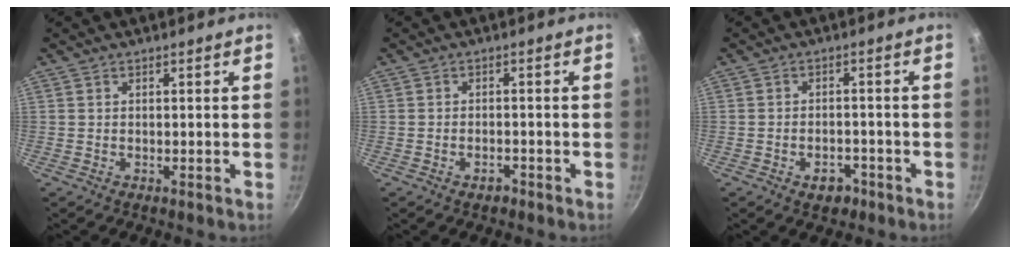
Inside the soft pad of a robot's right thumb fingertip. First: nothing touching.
{"total": 1.9, "force": [-1.3, 1.0, 0.9], "torque": [-0.008, 0.015, -0.017]}
{"total": 4.1, "force": [-2.3, 2.7, 2.0], "torque": [-0.015, 0.021, -0.026]}